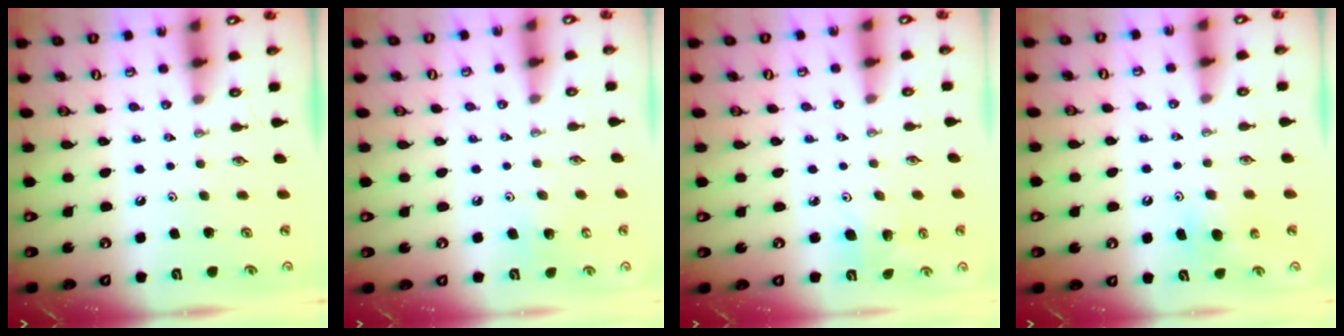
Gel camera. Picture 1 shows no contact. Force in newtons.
{"total": 4.4, "press": 4.4, "slide": 0.3}
{"total": 5.5, "press": 5.1, "slide": 1.9}
{"total": 5.8, "press": 5.8, "slide": 0.5}